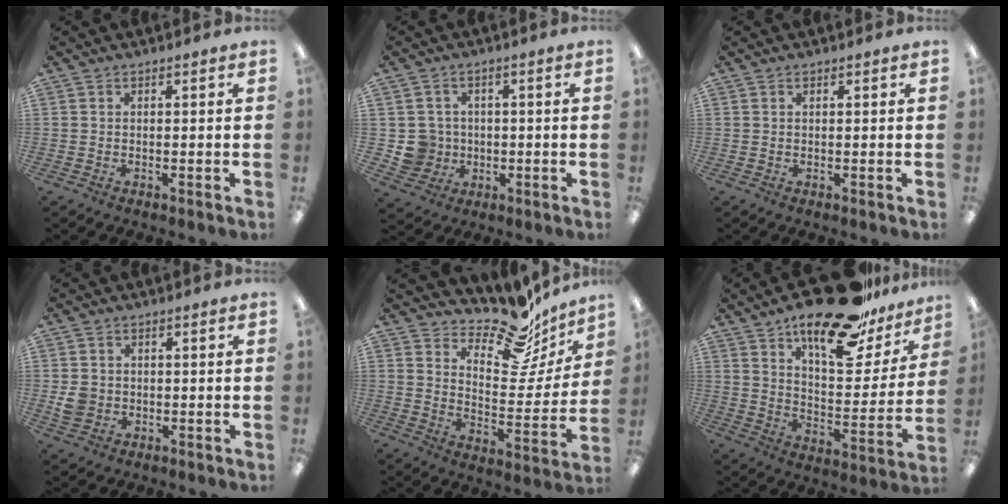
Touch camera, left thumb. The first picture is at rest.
{"total": 6.5, "force": [-0.1, 6.4, 0.9], "torque": [-0.041, 0.009, 0.006]}
{"total": 0.5, "force": [0.4, 0.3, 0.3], "torque": [-0.006, 0.003, 0.006]}
{"total": 4.3, "force": [-0.3, 3.9, 1.8], "torque": [-0.025, 0.006, -0.003]}
{"total": 16.7, "force": [13.9, 6.0, 7.1], "torque": [-0.095, -0.114, 0.234]}
{"total": 23.3, "force": [17.3, 8.5, 13.0], "torque": [-0.192, -0.106, 0.288]}